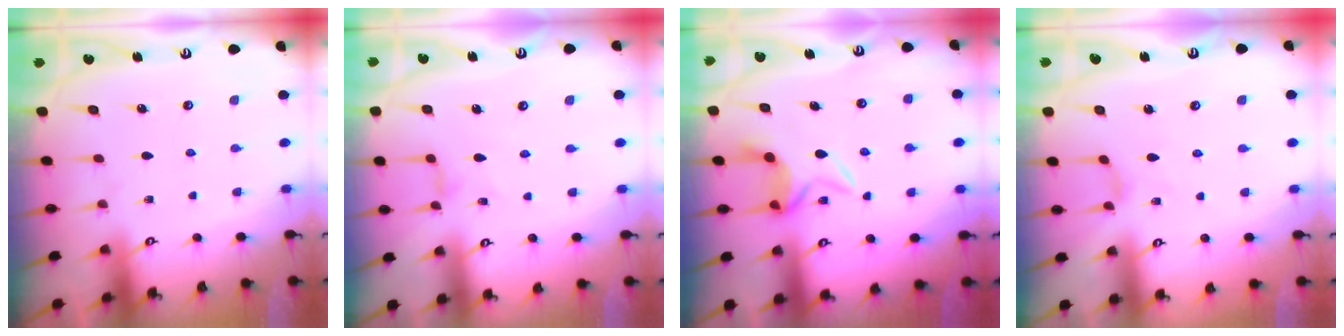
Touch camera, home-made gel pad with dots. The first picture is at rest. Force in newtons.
{"total": 2.3, "press": 2.3, "slide": 0.4}
{"total": 5.6, "press": 5.6, "slide": 1.0}
{"total": 1.4, "press": 1.3, "slide": 0.4}